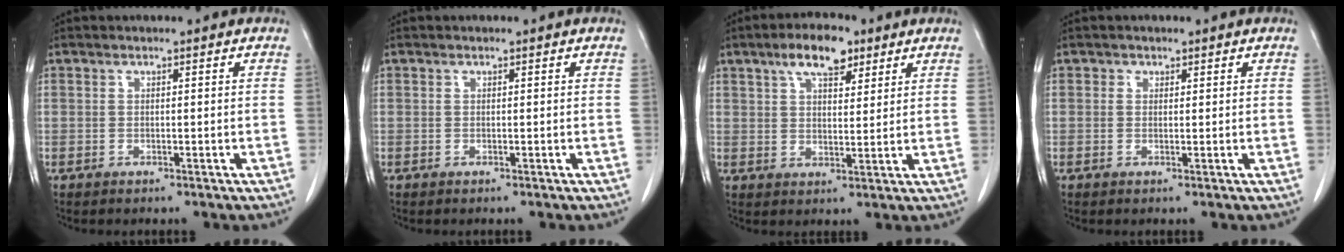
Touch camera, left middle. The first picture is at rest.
{"total": 0.0}
{"total": 7.4, "force": [4.7, 2.9, 5.0], "torque": [-0.087, 0.012, 0.079]}
{"total": 0.7, "force": [0.4, 0.6, 0.1], "torque": [0.007, 0.000, 0.004]}